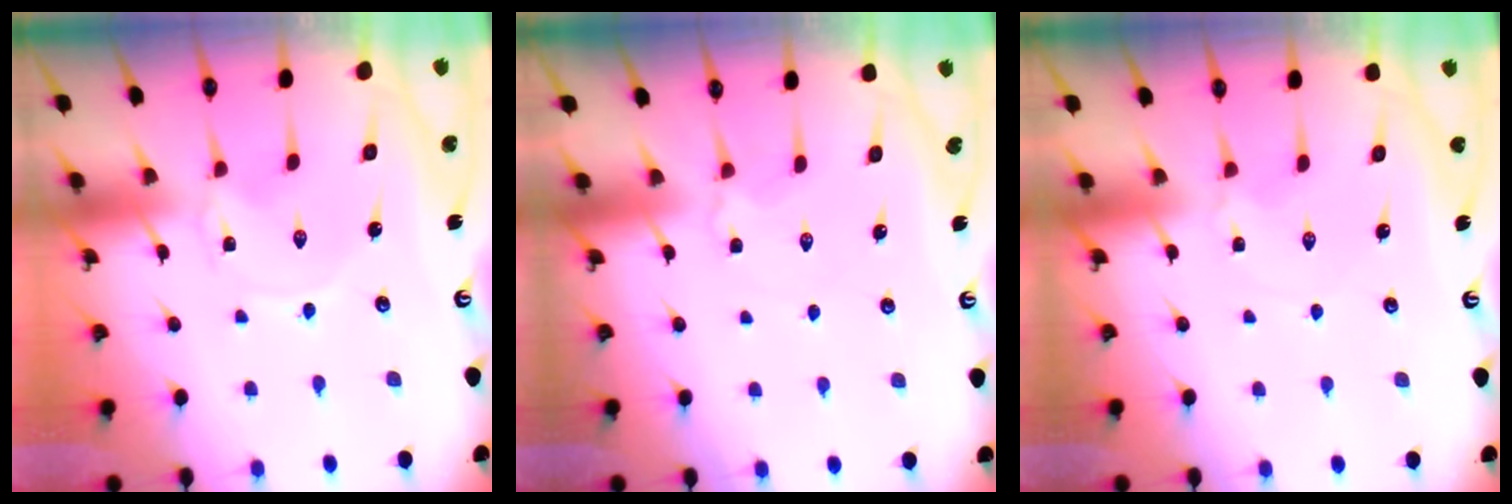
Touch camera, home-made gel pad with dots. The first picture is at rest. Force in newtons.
{"total": 2.9, "press": 2.9, "slide": 0.6}
{"total": 2.7, "press": 2.6, "slide": 0.5}